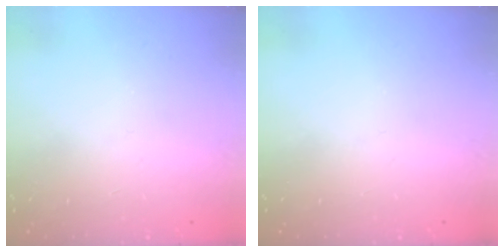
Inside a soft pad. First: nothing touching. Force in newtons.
{"total": 0.0}